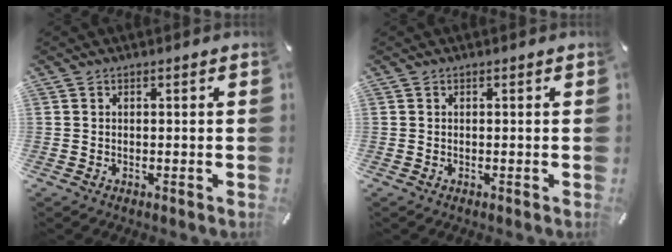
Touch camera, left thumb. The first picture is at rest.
{"total": 0.0}